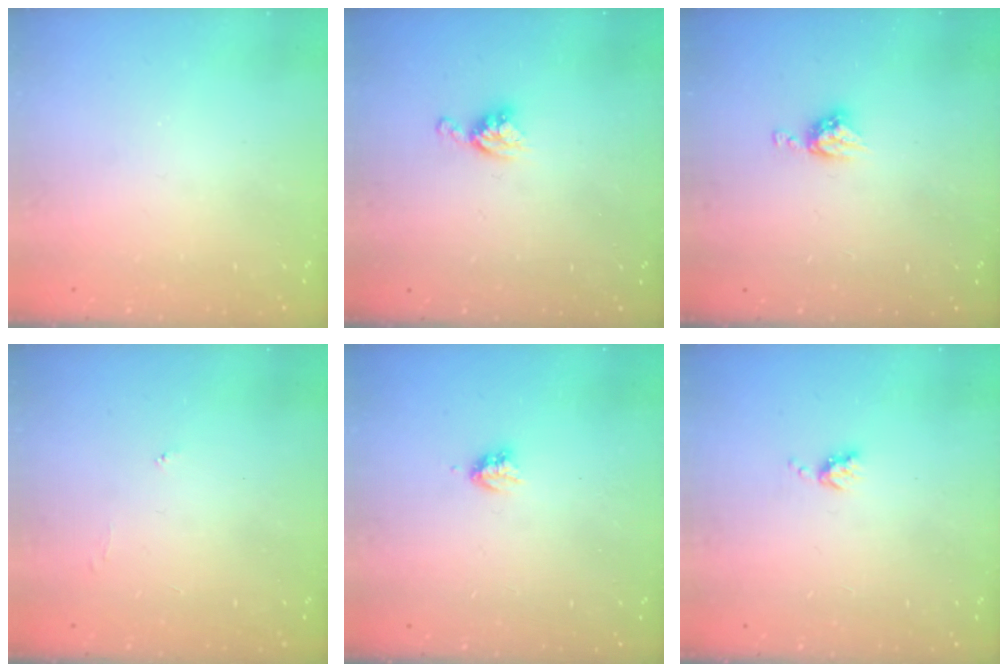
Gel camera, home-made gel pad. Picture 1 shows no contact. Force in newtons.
{"total": 5.5, "press": 5.5, "slide": 0.1}
{"total": 6.4, "press": 6.4, "slide": 0.4}
{"total": 3.9, "press": 3.9, "slide": 0.3}
{"total": 2.9, "press": 2.9, "slide": 0.5}
{"total": 3.9, "press": 3.9, "slide": 0.5}